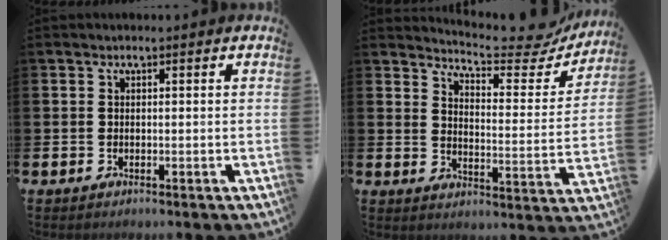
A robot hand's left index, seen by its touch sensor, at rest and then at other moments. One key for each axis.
{"total": 6.9, "fx": 6.6, "fy": 1.0, "fz": 1.9, "tx": -0.042, "ty": -0.052, "tz": 0.108}